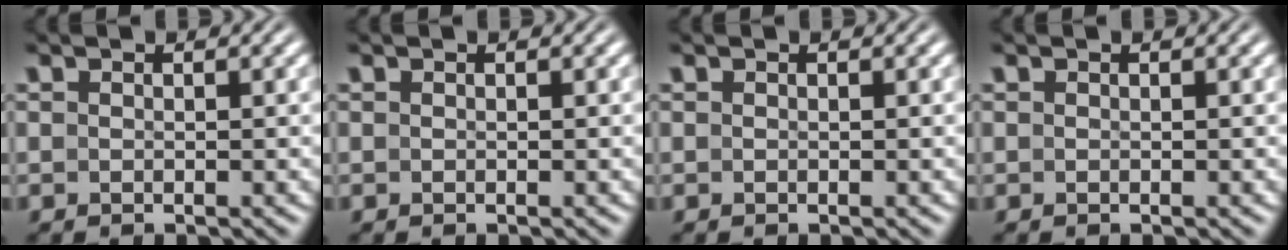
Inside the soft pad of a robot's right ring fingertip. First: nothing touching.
{"total": 0.0}
{"total": 0.0}
{"total": 0.0}